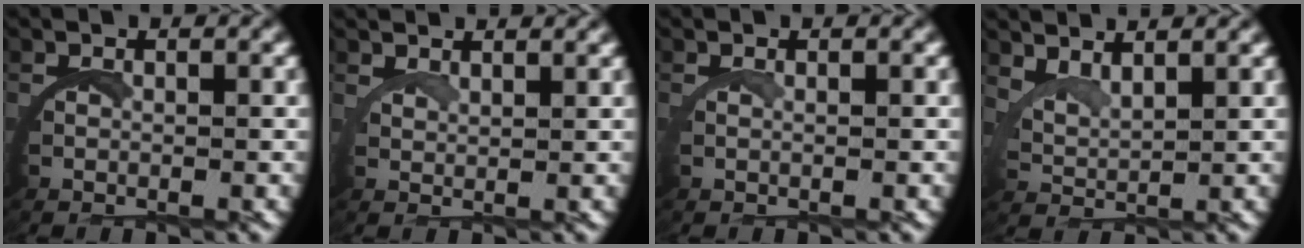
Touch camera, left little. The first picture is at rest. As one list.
[{"total": 2.9, "force": [2.7, -1.0, 0.0], "torque": [-0.002, 0.003, 0.048]}, {"total": 0.7, "force": [0.4, -0.5, 0.4], "torque": [-0.016, 0.002, 0.008]}, {"total": 3.5, "force": [3.2, 0.8, 1.1], "torque": [-0.041, -0.004, 0.058]}]